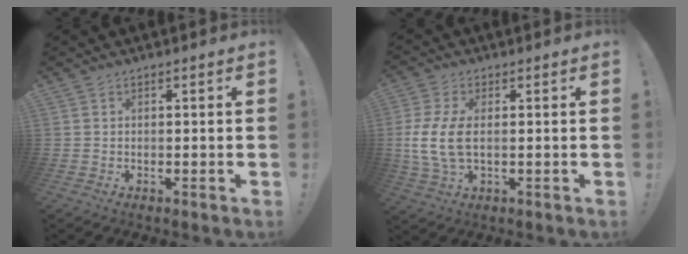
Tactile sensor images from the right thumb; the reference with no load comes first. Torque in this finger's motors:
{"motor_torque": [0.62, 0.62, 1.96, 0.58, 0.39]}